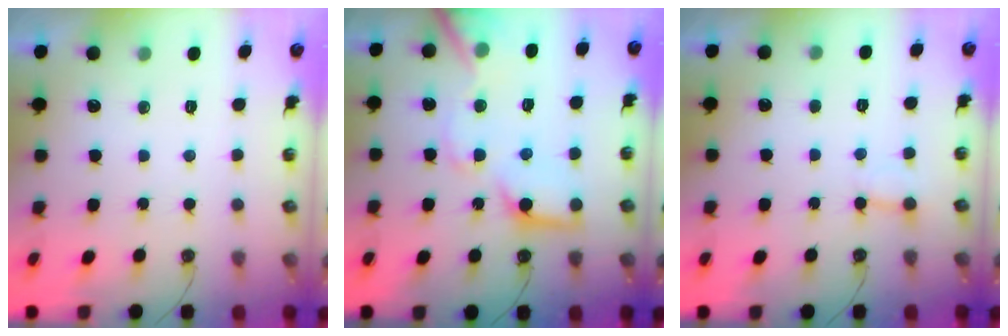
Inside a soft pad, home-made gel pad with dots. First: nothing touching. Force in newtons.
{"total": 16.8, "press": 16.7, "slide": 2.1}
{"total": 4.9, "press": 4.8, "slide": 0.7}